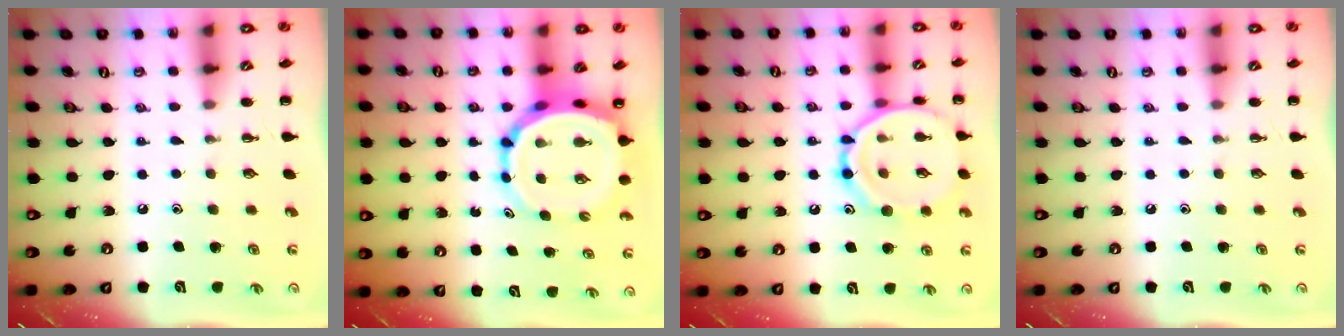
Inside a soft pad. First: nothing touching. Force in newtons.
{"total": 9.2, "press": 8.7, "slide": 3.0}
{"total": 15.1, "press": 15.0, "slide": 0.9}
{"total": 0.0}